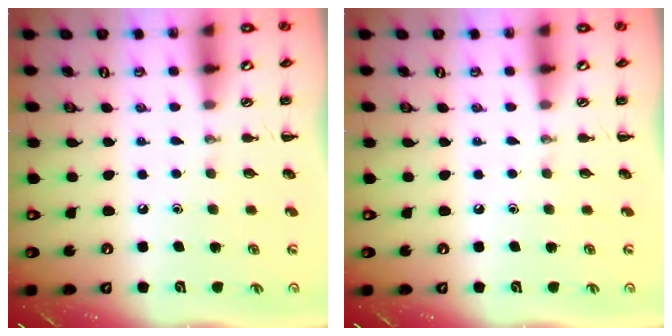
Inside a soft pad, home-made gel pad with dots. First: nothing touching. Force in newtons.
{"total": 0.0}